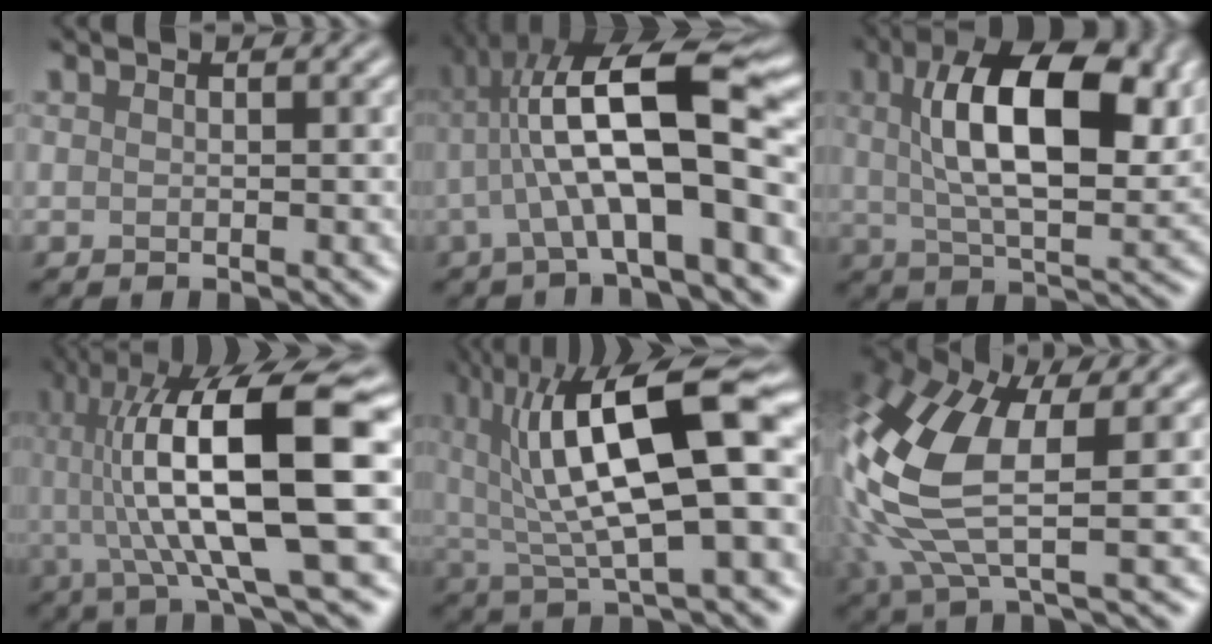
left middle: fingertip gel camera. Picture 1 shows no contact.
{"total": 9.2, "force": [-1.3, 1.1, 9.0], "torque": [-0.181, 0.001, 0.016]}
{"total": 9.3, "force": [1.7, 3.0, 8.6], "torque": [-0.154, -0.018, 0.060]}
{"total": 11.7, "force": [-0.8, 1.7, 11.6], "torque": [-0.220, -0.011, 0.027]}
{"total": 11.5, "force": [2.0, 3.0, 10.9], "torque": [-0.214, -0.017, 0.071]}
{"total": 7.5, "force": [-0.3, 3.1, 6.9], "torque": [-0.225, -0.041, 0.035]}